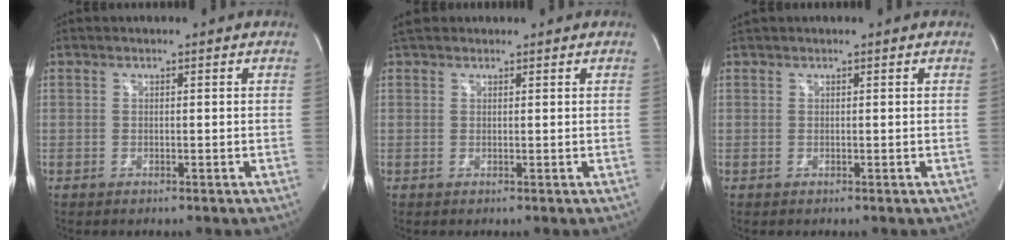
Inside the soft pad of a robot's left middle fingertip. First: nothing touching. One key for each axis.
{"total": 2.5, "fx": 2.1, "fy": 1.1, "fz": 0.5, "tx": -0.015, "ty": 0.025, "tz": 0.037}
{"total": 0.8, "fx": 0.8, "fy": -0.1, "fz": 0.2, "tx": -0.012, "ty": 0.019, "tz": 0.021}